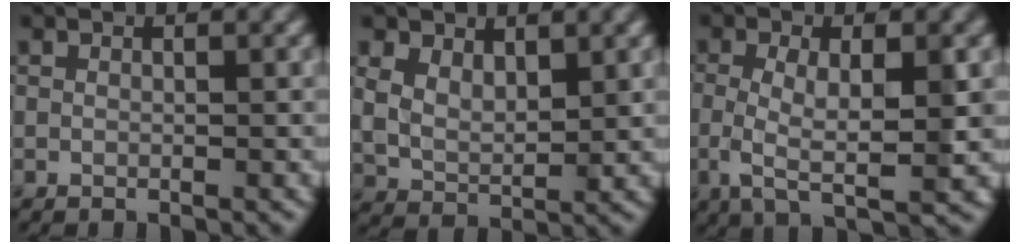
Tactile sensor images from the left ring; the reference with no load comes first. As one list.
[{"total": 4.2, "force": [2.2, 2.6, 2.5], "torque": [-0.056, -0.007, 0.045]}, {"total": 5.9, "force": [-0.4, 1.8, 5.6], "torque": [-0.102, -0.006, -0.010]}]